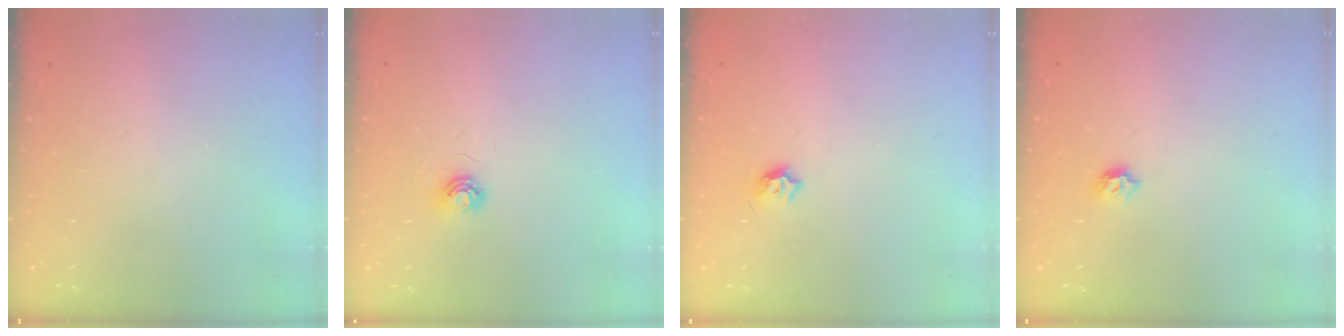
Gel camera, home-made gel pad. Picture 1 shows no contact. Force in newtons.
{"total": 5.0, "press": 4.9, "slide": 0.4}
{"total": 4.1, "press": 4.0, "slide": 0.7}
{"total": 4.8, "press": 4.7, "slide": 1.0}